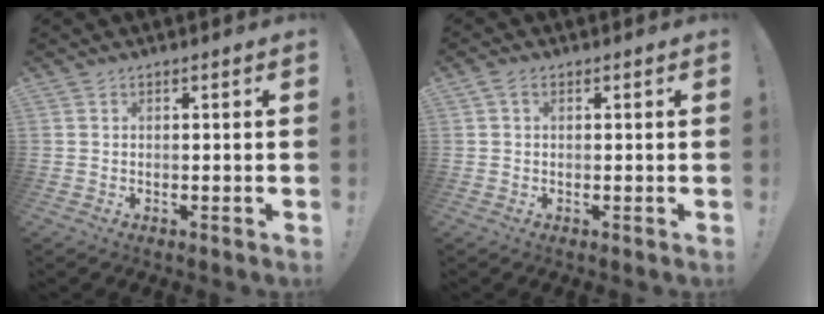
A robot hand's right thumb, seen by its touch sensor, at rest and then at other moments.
{"total": 1.5, "force": [0.4, 1.0, 1.1], "torque": [-0.021, 0.005, 0.006]}